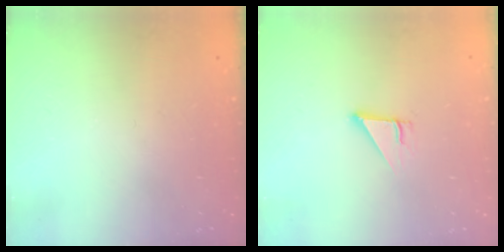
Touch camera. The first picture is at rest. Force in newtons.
{"total": 2.5, "press": 2.5, "slide": 0.2}